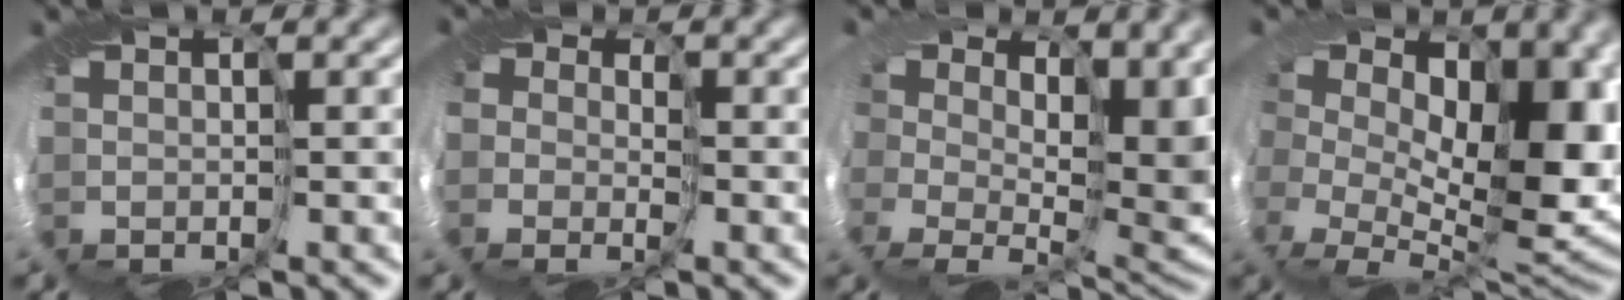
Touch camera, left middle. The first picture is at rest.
{"total": 1.8, "force": [-1.0, 1.6, -0.1], "torque": [0.011, -0.015, -0.022]}
{"total": 6.5, "force": [2.5, 3.6, 4.9], "torque": [-0.055, -0.038, 0.046]}
{"total": 10.9, "force": [1.2, 7.0, 8.2], "torque": [-0.092, -0.043, 0.027]}